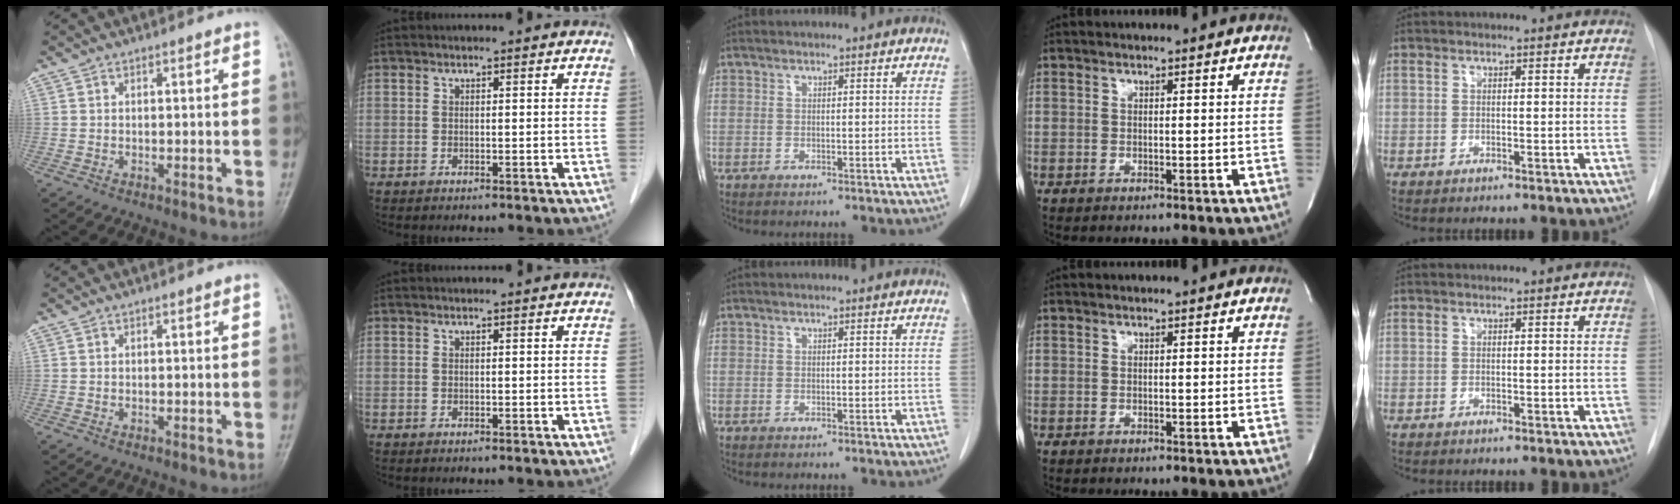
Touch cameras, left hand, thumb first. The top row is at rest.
{}